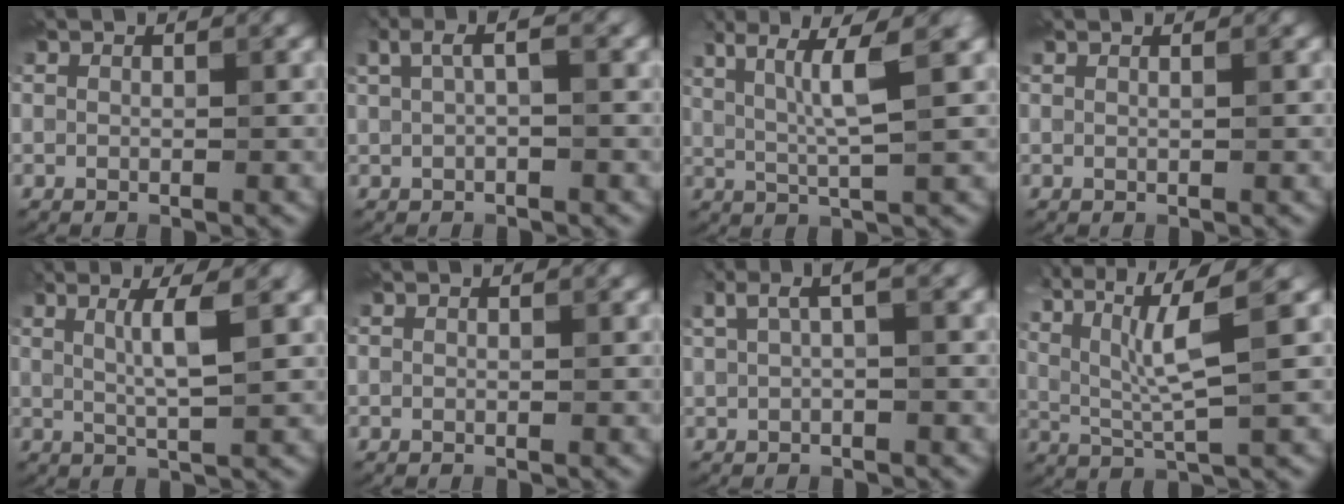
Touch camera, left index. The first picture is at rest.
{"total": 2.5, "force": [0.8, 0.6, 2.3], "torque": [-0.039, 0.009, 0.013]}
{"total": 6.5, "force": [2.5, 0.9, 5.9], "torque": [-0.103, 0.010, 0.049]}
{"total": 0.8, "force": [0.5, 0.3, 0.5], "torque": [-0.004, -0.002, -0.001]}
{"total": 4.0, "force": [1.2, 0.6, 3.7], "torque": [-0.058, 0.000, 0.022]}
{"total": 0.0}
{"total": 2.9, "force": [1.3, 0.7, 2.5], "torque": [-0.043, 0.009, 0.022]}
{"total": 7.5, "force": [3.1, 1.7, 6.6], "torque": [-0.129, 0.012, 0.060]}